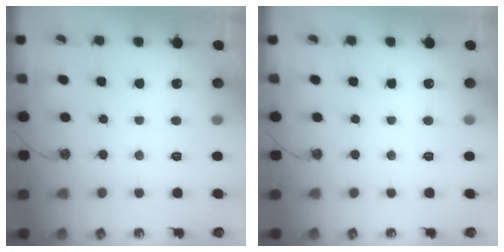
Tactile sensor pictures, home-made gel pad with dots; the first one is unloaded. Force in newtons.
{"total": 0.0}